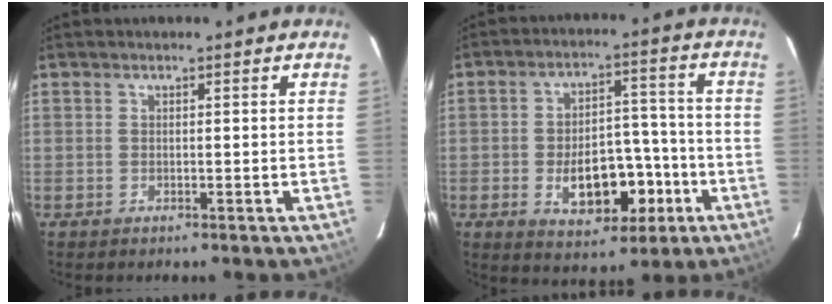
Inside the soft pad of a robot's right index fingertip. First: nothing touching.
{"total": 12.7, "force": [-4.5, 7.3, 9.3], "torque": [-0.159, 0.020, -0.047]}